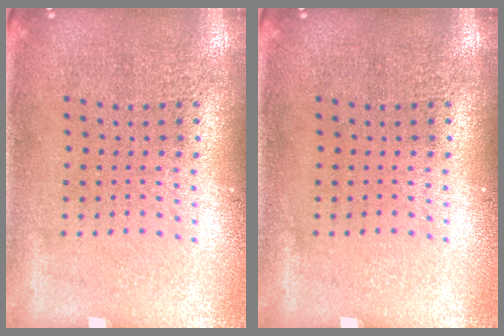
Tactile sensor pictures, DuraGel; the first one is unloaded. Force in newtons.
{"total": 0.0}